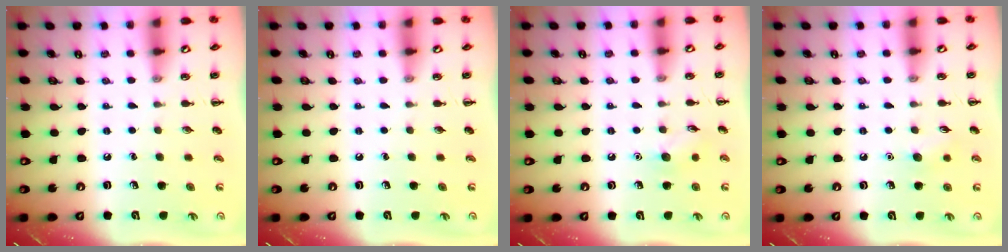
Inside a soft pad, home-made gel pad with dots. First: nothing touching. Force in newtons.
{"total": 0.0}
{"total": 6.6, "press": 6.4, "slide": 1.5}
{"total": 7.3, "press": 7.1, "slide": 1.6}